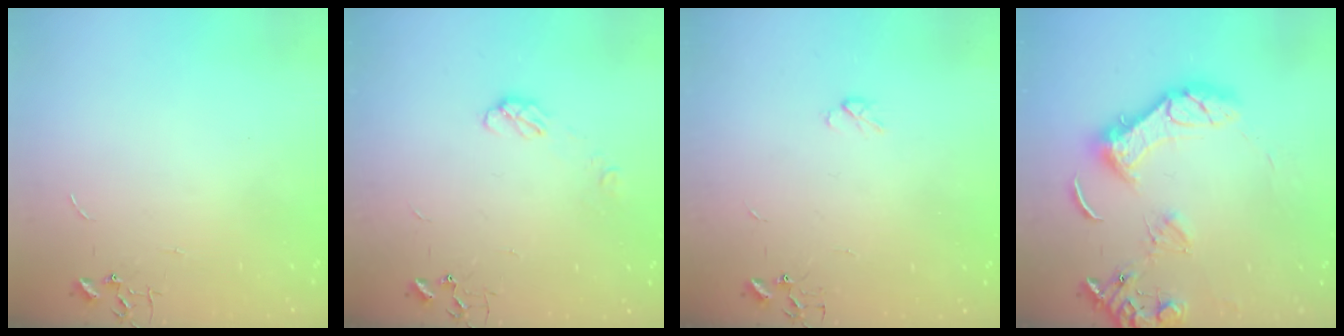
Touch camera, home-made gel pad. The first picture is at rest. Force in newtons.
{"total": 4.9, "press": 4.9, "slide": 0.8}
{"total": 4.0, "press": 3.9, "slide": 0.7}
{"total": 15.4, "press": 15.3, "slide": 1.4}